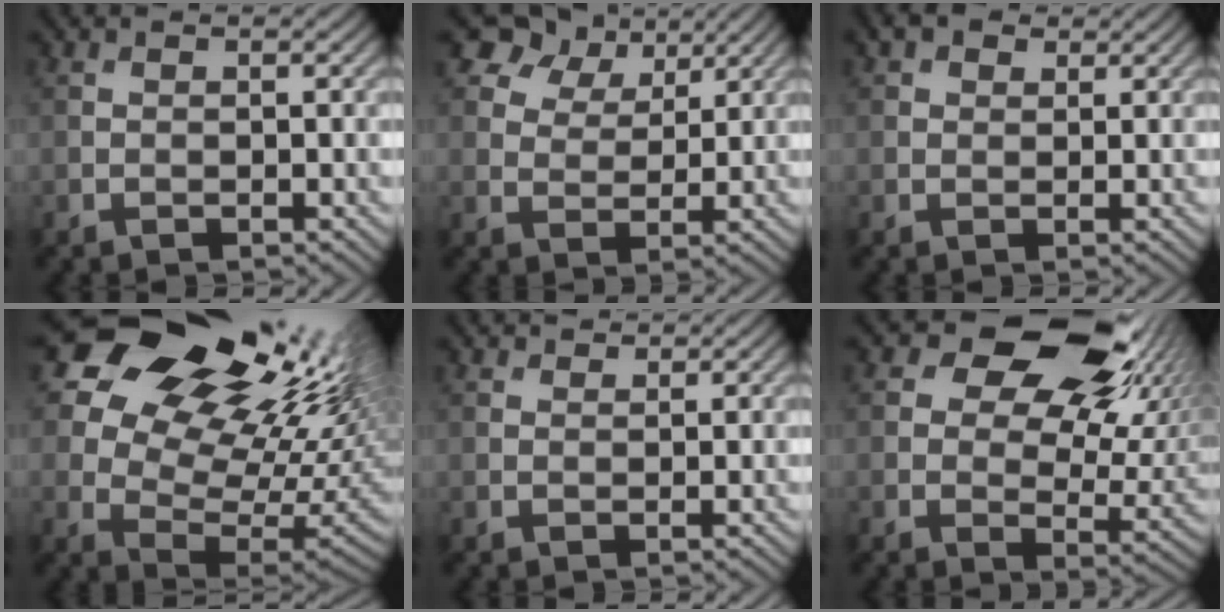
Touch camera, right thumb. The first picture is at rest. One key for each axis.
{"total": 7.2, "fx": 5.0, "fy": 4.2, "fz": 3.0, "tx": -0.062, "ty": 0.005, "tz": 0.096}
{"total": 2.4, "fx": 1.5, "fy": 1.6, "fz": 1.0, "tx": -0.021, "ty": 0.006, "tz": 0.025}
{"total": 21.0, "fx": 13.1, "fy": 12.1, "fz": 11.1, "tx": -0.228, "ty": 0.049, "tz": 0.212}
{"total": 1.6, "fx": 1.5, "fy": 0.5, "fz": 0.3, "tx": -0.012, "ty": 0.000, "tz": 0.029}
{"total": 15.0, "fx": 7.2, "fy": 8.8, "fz": 9.8, "tx": -0.141, "ty": -0.002, "tz": 0.106}